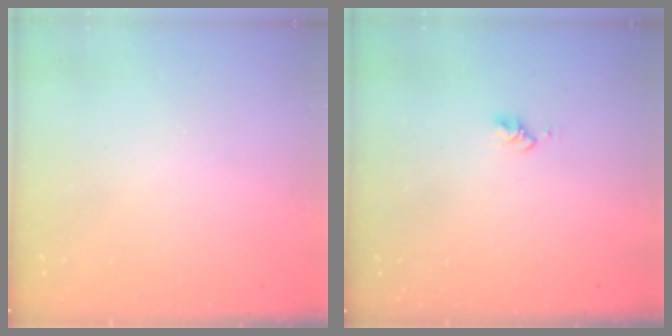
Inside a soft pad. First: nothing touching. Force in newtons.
{"total": 2.6, "press": 2.6, "slide": 0.4}